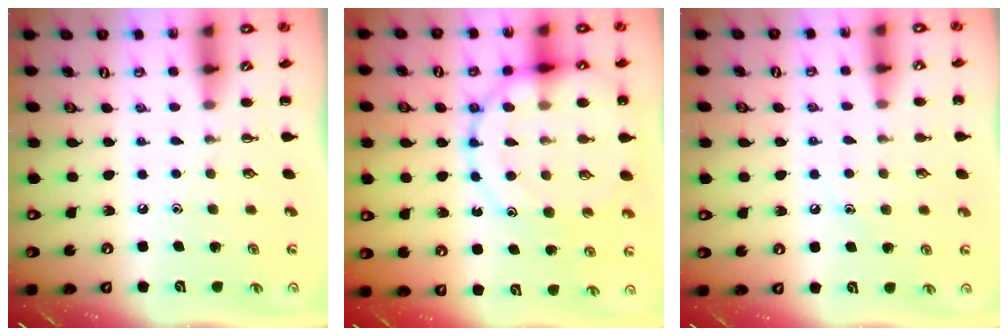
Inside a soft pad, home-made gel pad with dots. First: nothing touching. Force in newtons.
{"total": 17.9, "press": 17.7, "slide": 2.7}
{"total": 8.5, "press": 8.4, "slide": 1.7}